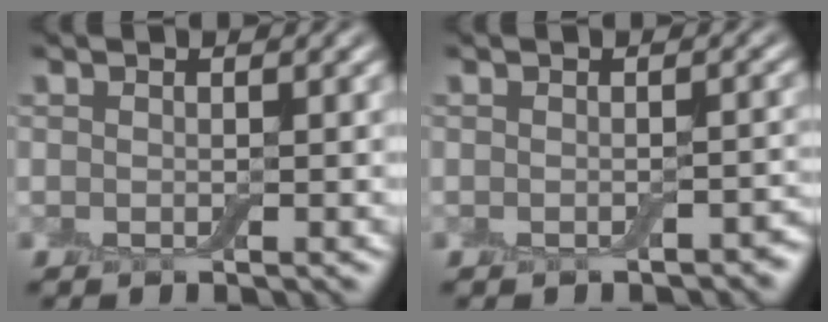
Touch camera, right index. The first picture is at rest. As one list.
[{"total": 1.5, "force": [-1.1, 0.6, 0.8], "torque": [-0.011, 0.002, -0.011]}]